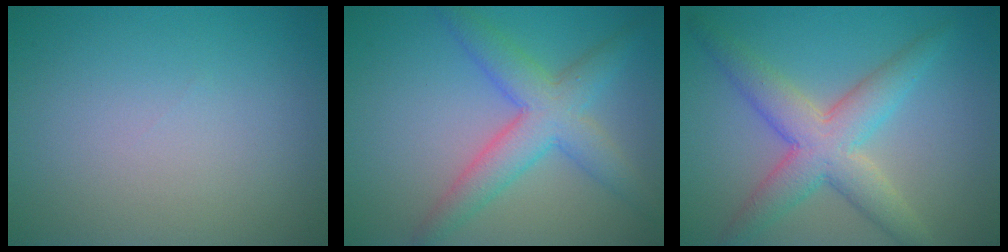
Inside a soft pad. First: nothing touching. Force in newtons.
{"total": 5.4, "press": 5.4, "slide": 0.1}
{"total": 5.9, "press": 5.9, "slide": 0.2}